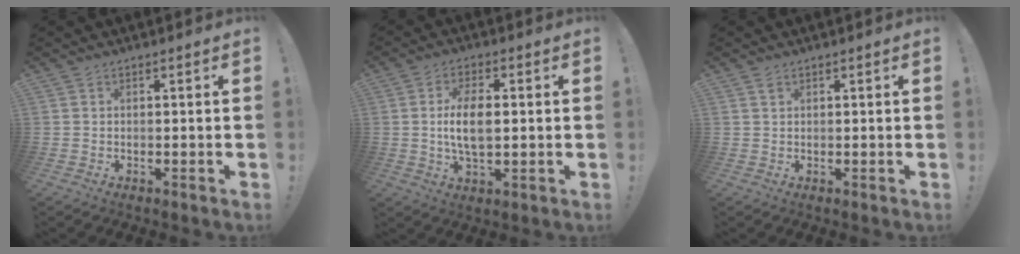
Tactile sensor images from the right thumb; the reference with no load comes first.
{"total": 9.3, "force": [0.3, 4.5, 8.2], "torque": [-0.144, -0.002, 0.001]}
{"total": 1.1, "force": [0.7, 0.7, 0.5], "torque": [-0.005, -0.002, 0.012]}